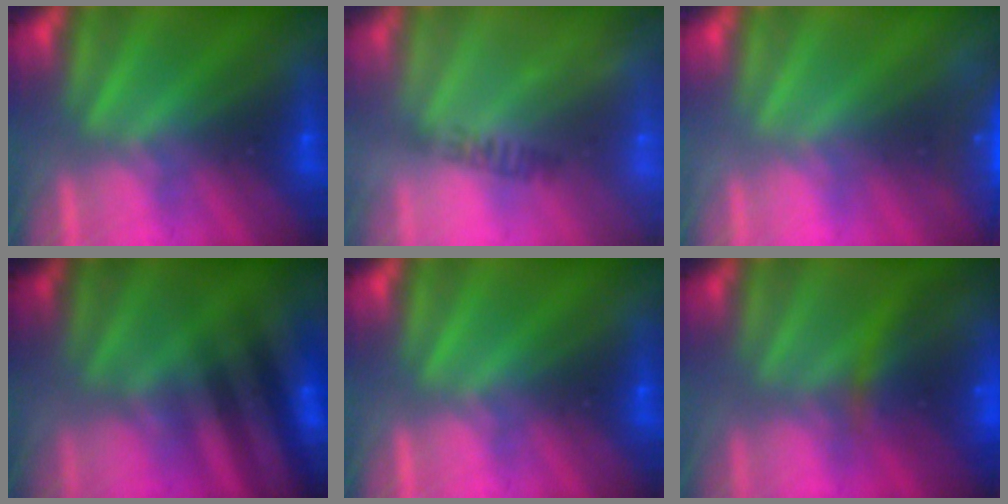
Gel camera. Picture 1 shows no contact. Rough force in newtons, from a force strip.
{"total": 2.5}
{"total": 7.5}
{"total": 2.9}
{"total": 0.0}
{"total": 13.7}